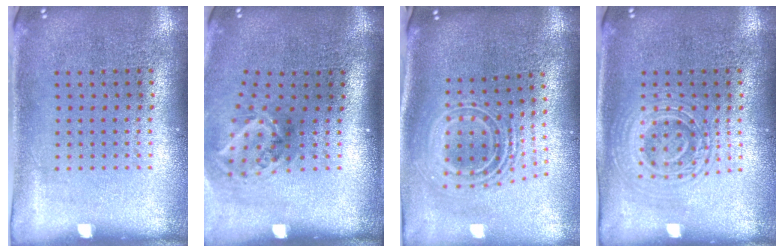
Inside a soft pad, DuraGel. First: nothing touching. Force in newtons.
{"total": 1.9, "press": 1.2, "slide": 1.5}
{"total": 2.5, "press": 1.8, "slide": 1.8}
{"total": 1.8, "press": 1.8, "slide": 0.4}